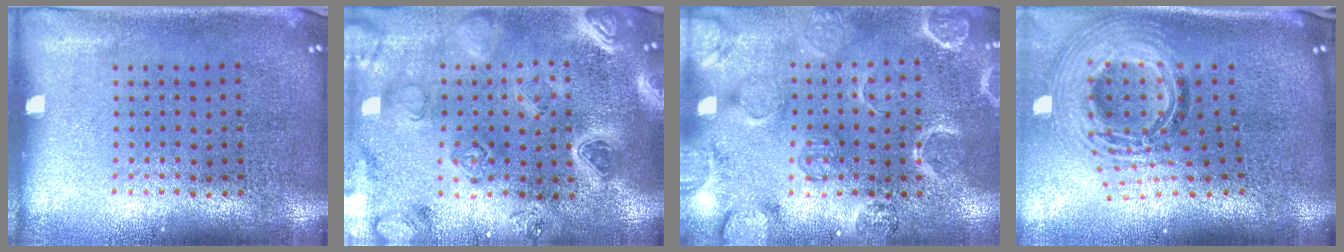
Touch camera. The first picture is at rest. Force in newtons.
{"total": 2.5, "press": 2.5, "slide": 0.3}
{"total": 2.4, "press": 2.4, "slide": 0.4}
{"total": 2.3, "press": 1.8, "slide": 1.5}